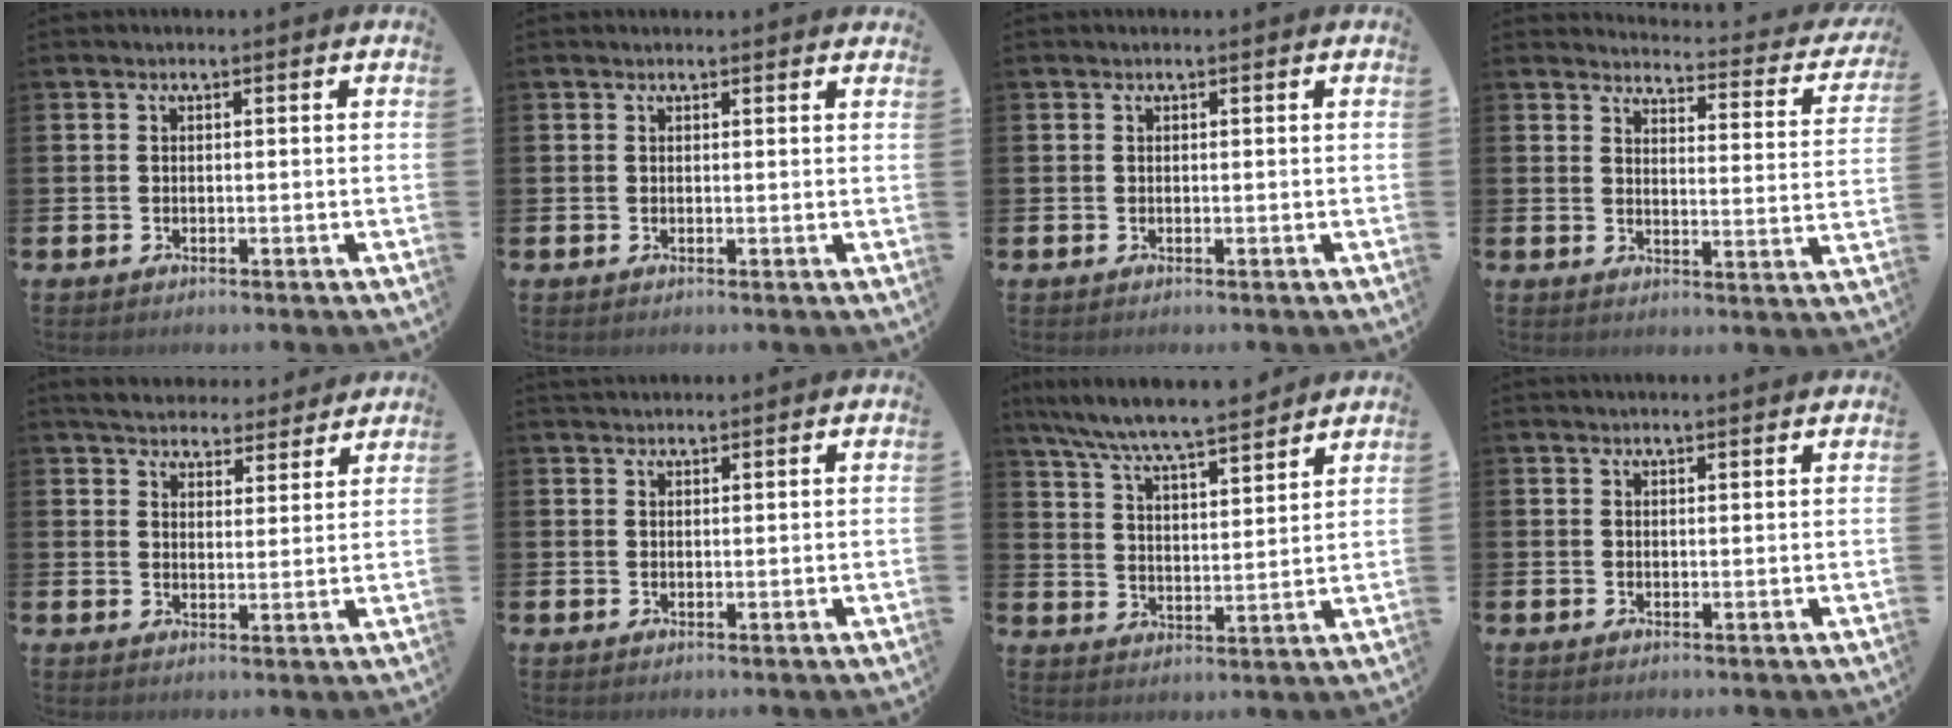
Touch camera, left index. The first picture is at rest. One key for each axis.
{"total": 0.7, "fx": 0.7, "fy": 0.1, "fz": 0.1, "tx": 0.008, "ty": -0.003, "tz": 0.011}
{"total": 0.0}
{"total": 3.0, "fx": 2.9, "fy": 0.6, "fz": 0.7, "tx": -0.016, "ty": -0.035, "tz": 0.040}
{"total": 4.9, "fx": 4.7, "fy": 1.2, "fz": 0.1, "tx": -0.019, "ty": -0.029, "tz": 0.082}
{"total": 1.5, "fx": 1.4, "fy": 0.4, "fz": 0.0, "tx": 0.007, "ty": -0.003, "tz": 0.025}
{"total": 7.6, "fx": 7.3, "fy": 0.1, "fz": 2.2, "tx": -0.075, "ty": -0.049, "tz": 0.128}
{"total": 1.1, "fx": 1.1, "fy": 0.0, "fz": 0.2, "tx": 0.006, "ty": -0.004, "tz": 0.018}